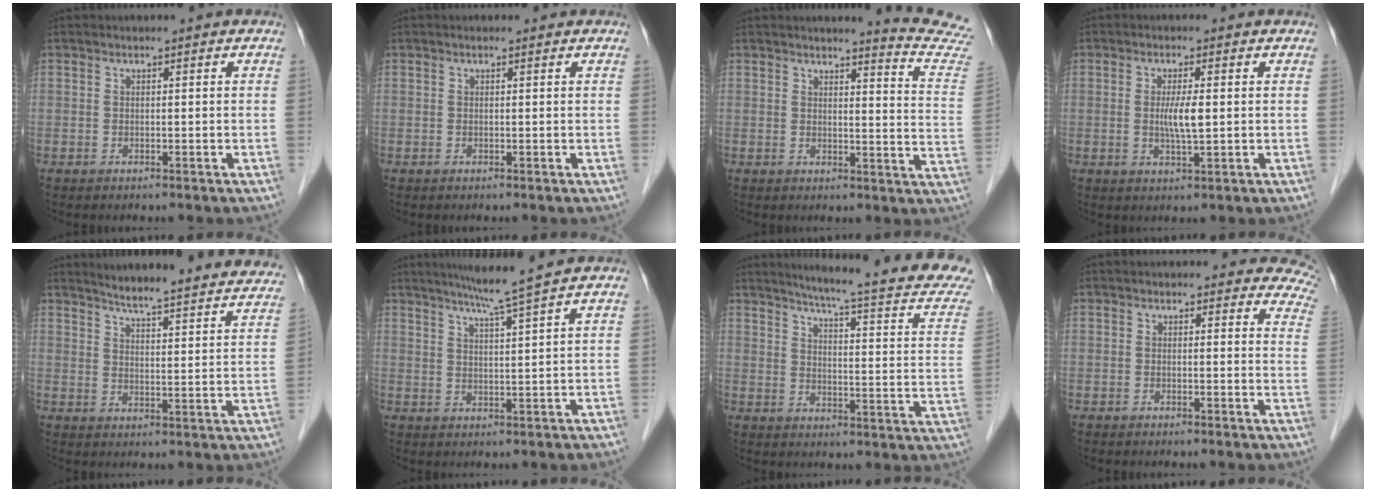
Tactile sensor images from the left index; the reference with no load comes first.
{"total": 0.0}
{"total": 11.1, "force": [10.9, -1.8, 1.1], "torque": [-0.009, -0.118, 0.101]}
{"total": 3.8, "force": [0.1, 0.3, 3.7], "torque": [-0.073, -0.005, 0.003]}
{"total": 23.5, "force": [21.8, 1.8, 8.4], "torque": [-0.115, -0.051, 0.260]}
{"total": 6.3, "force": [5.0, -2.0, 3.2], "torque": [-0.053, -0.006, 0.084]}
{"total": 19.8, "force": [17.3, -0.4, 9.6], "torque": [-0.134, -0.073, 0.200]}
{"total": 8.1, "force": [7.2, 3.1, 1.9], "torque": [0.024, -0.017, 0.037]}